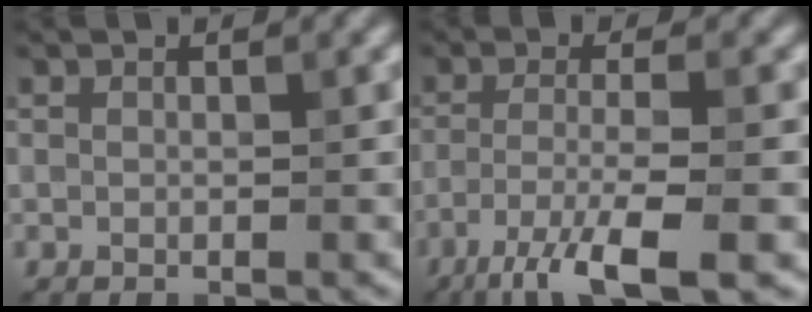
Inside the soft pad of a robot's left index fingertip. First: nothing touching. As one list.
[{"total": 6.7, "force": [-4.0, 1.0, 5.3], "torque": [-0.088, -0.001, -0.078]}]